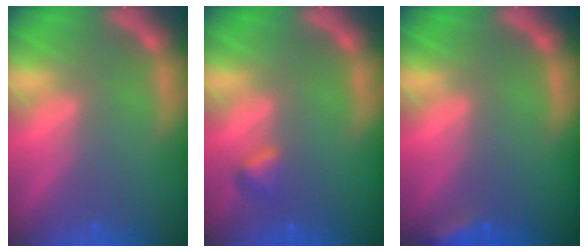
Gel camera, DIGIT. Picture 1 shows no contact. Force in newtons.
{"total": 1.4}
{"total": 2.4}